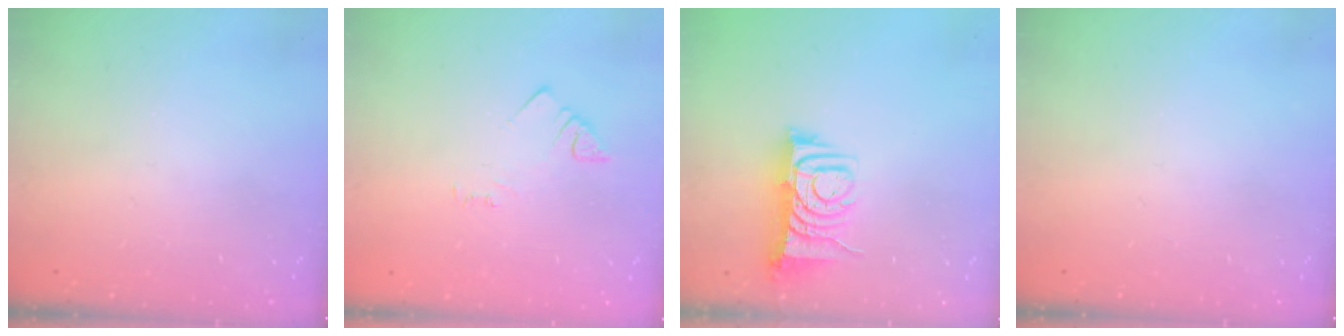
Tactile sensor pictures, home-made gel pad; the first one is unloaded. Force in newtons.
{"total": 2.5, "press": 2.5, "slide": 0.4}
{"total": 7.9, "press": 7.9, "slide": 1.0}
{"total": 0.0}